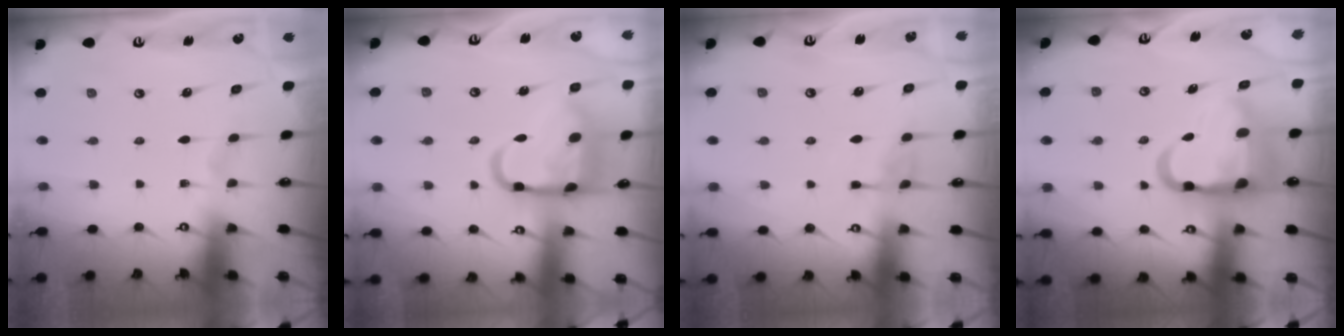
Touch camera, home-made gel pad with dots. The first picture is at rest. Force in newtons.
{"total": 15.6, "press": 15.5, "slide": 1.4}
{"total": 3.3, "press": 3.2, "slide": 0.4}
{"total": 16.2, "press": 16.1, "slide": 1.9}